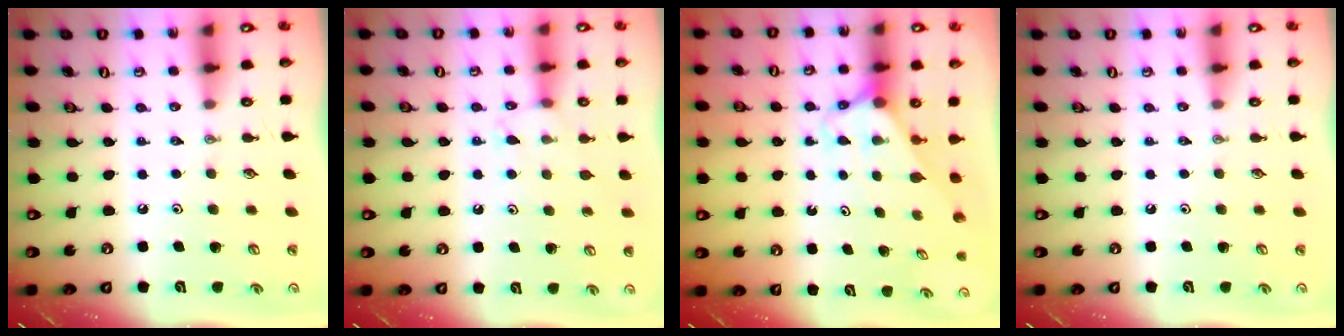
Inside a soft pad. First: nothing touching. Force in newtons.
{"total": 5.2, "press": 5.1, "slide": 0.7}
{"total": 2.7, "press": 2.7, "slide": 0.2}
{"total": 0.0}